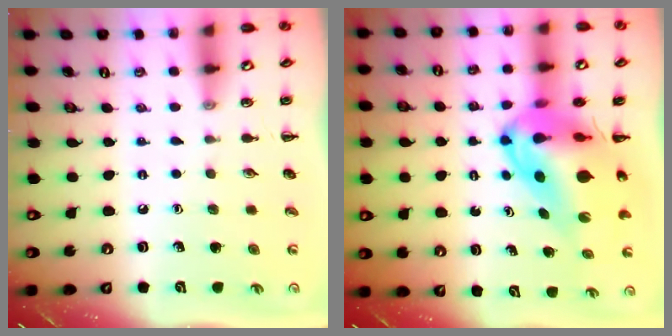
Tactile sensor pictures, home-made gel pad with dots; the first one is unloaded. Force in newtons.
{"total": 15.3, "press": 14.6, "slide": 4.7}